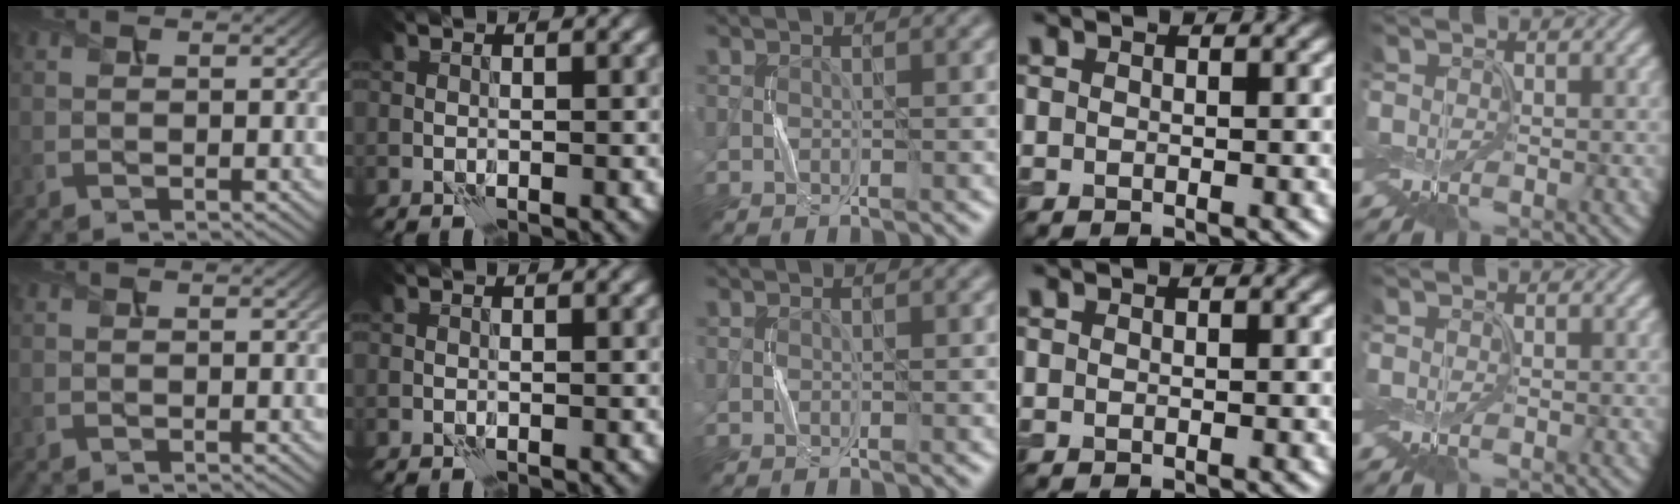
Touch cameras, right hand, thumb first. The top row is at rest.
{}